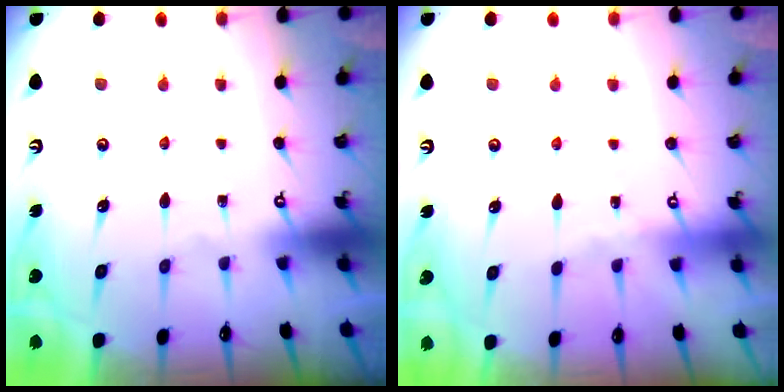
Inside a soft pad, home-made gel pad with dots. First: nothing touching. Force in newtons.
{"total": 1.6, "press": 1.6, "slide": 0.4}